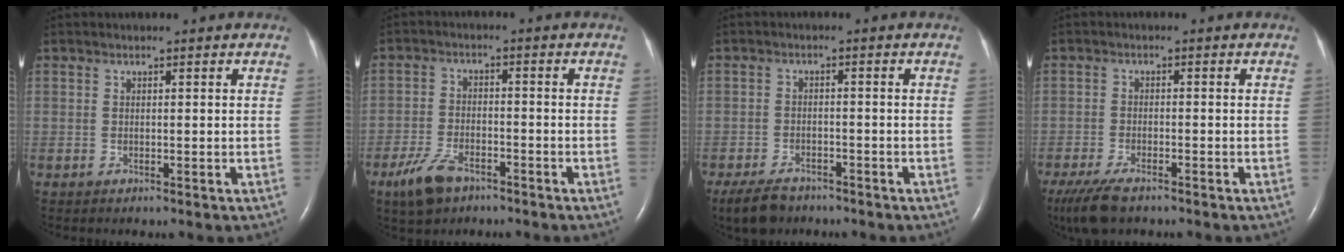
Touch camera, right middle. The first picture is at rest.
{"total": 6.1, "force": [-4.2, 2.8, 3.5], "torque": [-0.082, -0.005, -0.073]}
{"total": 5.6, "force": [-4.5, 2.5, 2.3], "torque": [-0.048, -0.008, -0.076]}
{"total": 7.4, "force": [-5.6, 2.2, 4.4], "torque": [-0.086, -0.017, -0.097]}